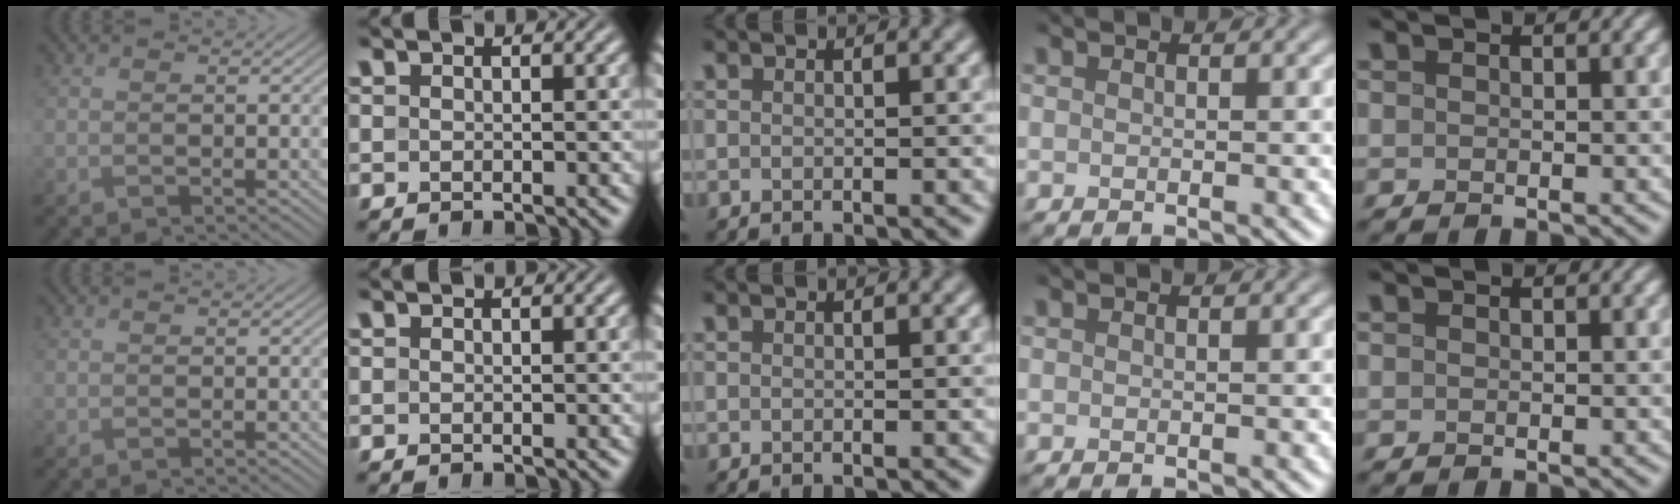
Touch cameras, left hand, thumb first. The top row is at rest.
{}